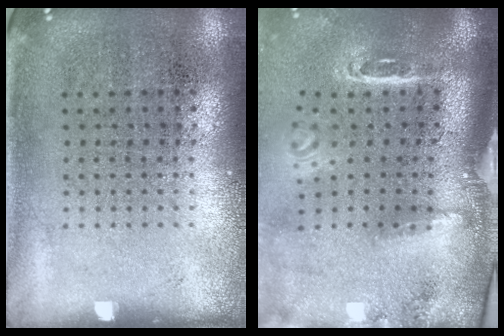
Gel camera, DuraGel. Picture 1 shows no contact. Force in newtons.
{"total": 3.2, "press": 2.2, "slide": 2.3}